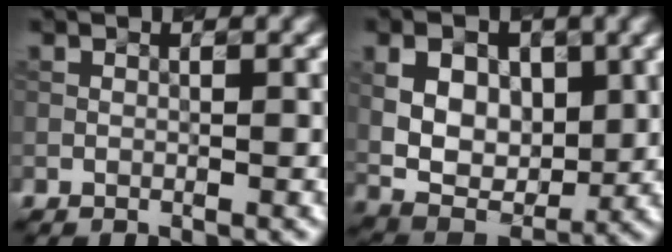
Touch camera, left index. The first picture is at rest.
{"total": 7.1, "force": [1.4, 4.9, 4.9], "torque": [-0.089, -0.006, 0.027]}